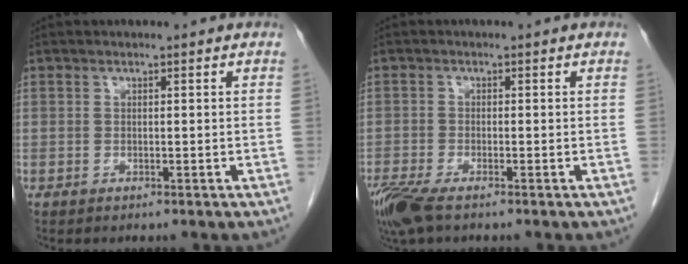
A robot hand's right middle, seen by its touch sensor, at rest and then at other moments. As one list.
[{"total": 5.5, "force": [-4.0, 1.3, 3.6], "torque": [-0.076, -0.016, -0.072]}]